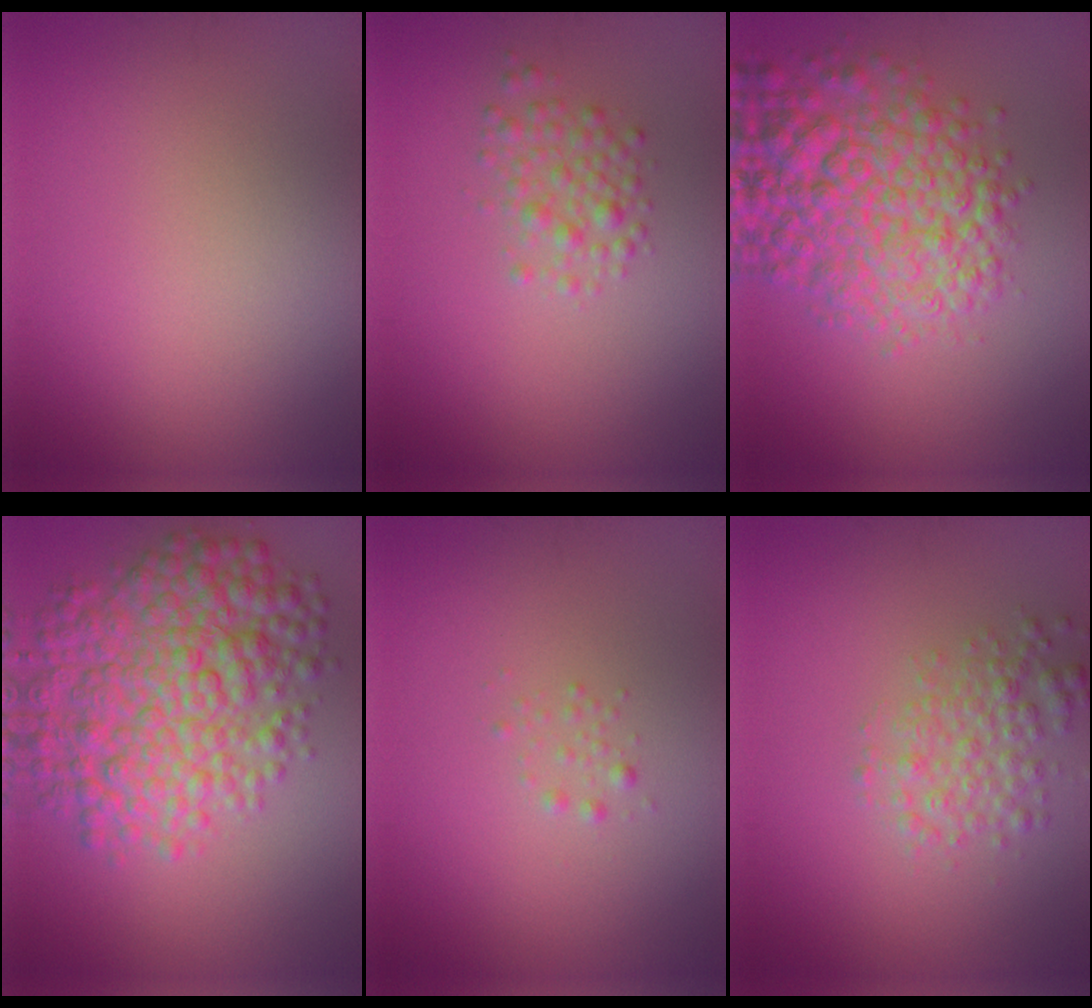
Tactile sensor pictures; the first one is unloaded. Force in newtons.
{"total": 2.3, "press": 2.3, "slide": 0.1}
{"total": 8.7, "press": 8.7, "slide": 0.3}
{"total": 9.3, "press": 9.3, "slide": 0.2}
{"total": 0.7, "press": 0.7, "slide": 0.0}
{"total": 3.1, "press": 3.1, "slide": 0.1}